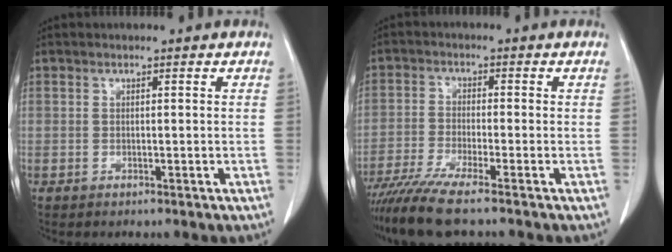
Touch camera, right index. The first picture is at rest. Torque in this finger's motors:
{"motor_torque": [1.11, -1.03, 0.51, 0.17]}